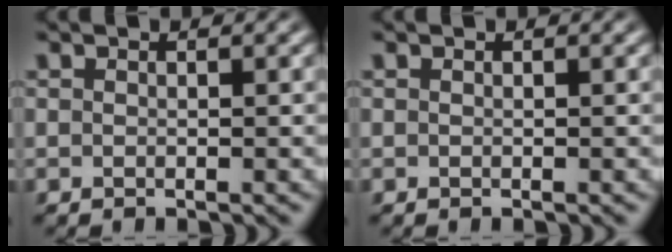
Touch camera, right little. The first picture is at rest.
{"total": 0.0}